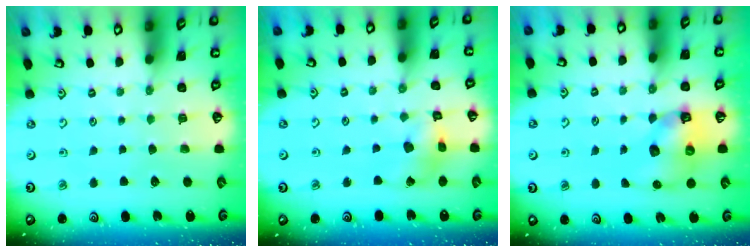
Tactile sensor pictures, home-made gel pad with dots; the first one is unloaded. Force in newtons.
{"total": 7.8, "press": 7.7, "slide": 0.9}
{"total": 8.4, "press": 8.3, "slide": 1.5}